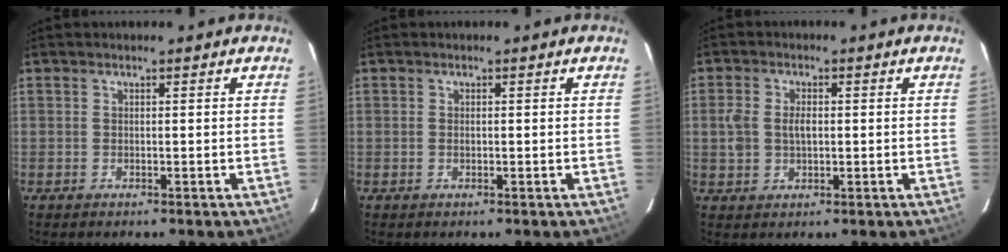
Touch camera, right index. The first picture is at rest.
{"total": 0.6, "force": [-0.1, 0.4, 0.4], "torque": [-0.006, -0.001, -0.001]}
{"total": 4.9, "force": [0.2, 3.2, 3.6], "torque": [-0.076, 0.007, 0.004]}